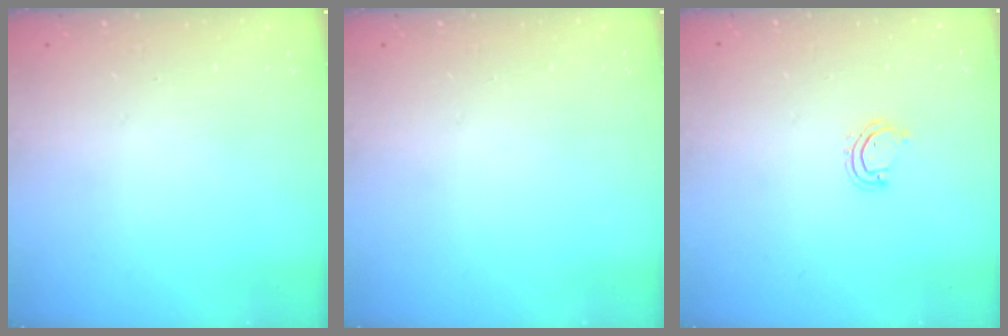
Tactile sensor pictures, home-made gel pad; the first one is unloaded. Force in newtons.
{"total": 0.0}
{"total": 4.0, "press": 4.0, "slide": 0.3}